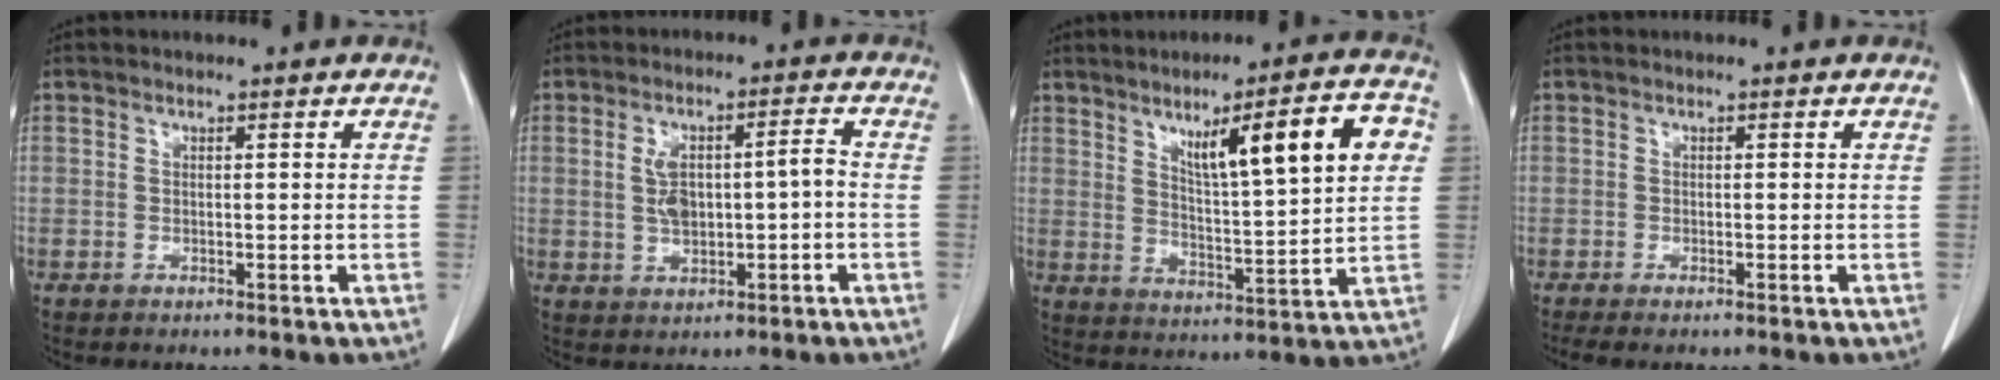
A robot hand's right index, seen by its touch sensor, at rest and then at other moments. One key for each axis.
{"total": 6.6, "fx": -0.2, "fy": 2.1, "fz": 6.3, "tx": -0.122, "ty": 0.019, "tz": 0.001}
{"total": 14.2, "fx": 5.3, "fy": 1.6, "fz": 13.1, "tx": -0.196, "ty": 0.014, "tz": 0.082}
{"total": 2.7, "fx": -2.1, "fy": 0.4, "fz": 1.6, "tx": -0.021, "ty": -0.007, "tz": -0.031}